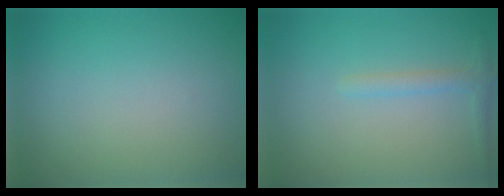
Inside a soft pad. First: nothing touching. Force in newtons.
{"total": 1.4, "press": 1.4, "slide": 0.1}